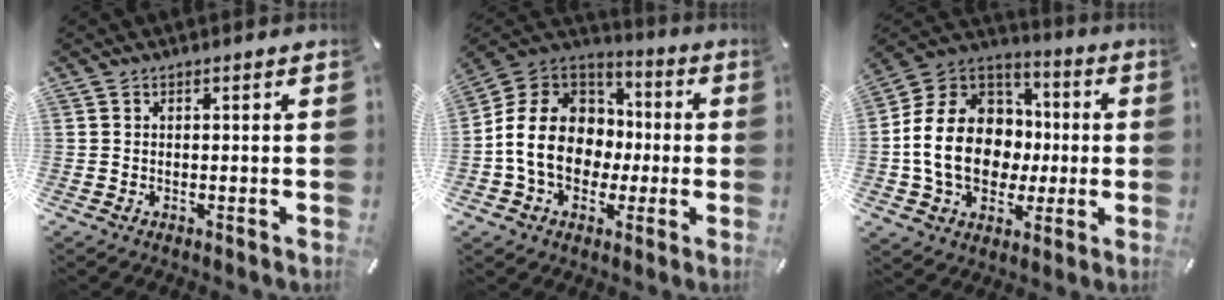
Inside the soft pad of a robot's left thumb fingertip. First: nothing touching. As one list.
[{"total": 16.3, "force": [-2.8, 13.7, 8.4], "torque": [-0.169, 0.028, -0.044]}, {"total": 18.6, "force": [-2.3, 15.4, 10.2], "torque": [-0.216, 0.022, -0.036]}]